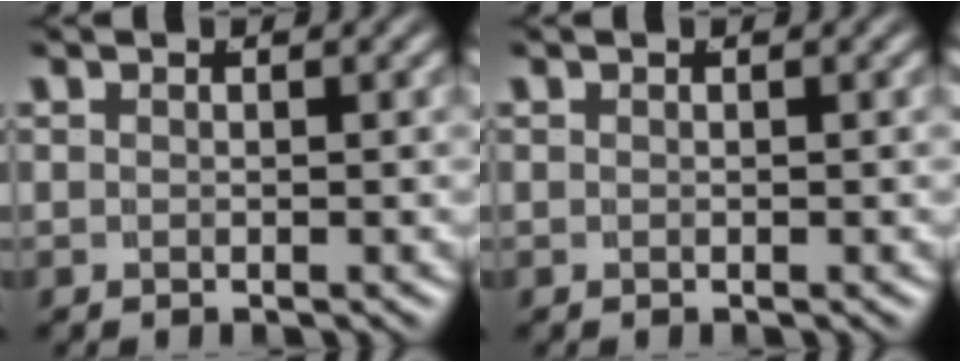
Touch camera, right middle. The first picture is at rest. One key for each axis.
{"total": 0.0}